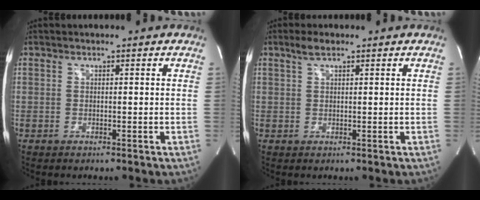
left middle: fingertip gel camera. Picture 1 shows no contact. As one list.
[{"total": 2.2, "force": [1.5, 0.7, 1.4], "torque": [-0.032, 0.009, 0.031]}]